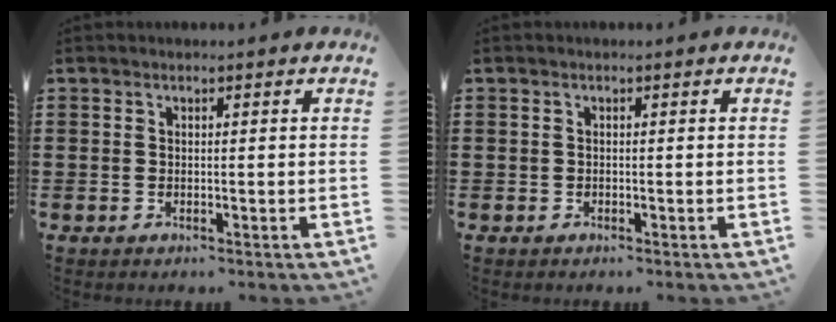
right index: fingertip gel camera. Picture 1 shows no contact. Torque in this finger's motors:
{"motor_torque": [0.92, 1.22, 0.00, -0.04]}